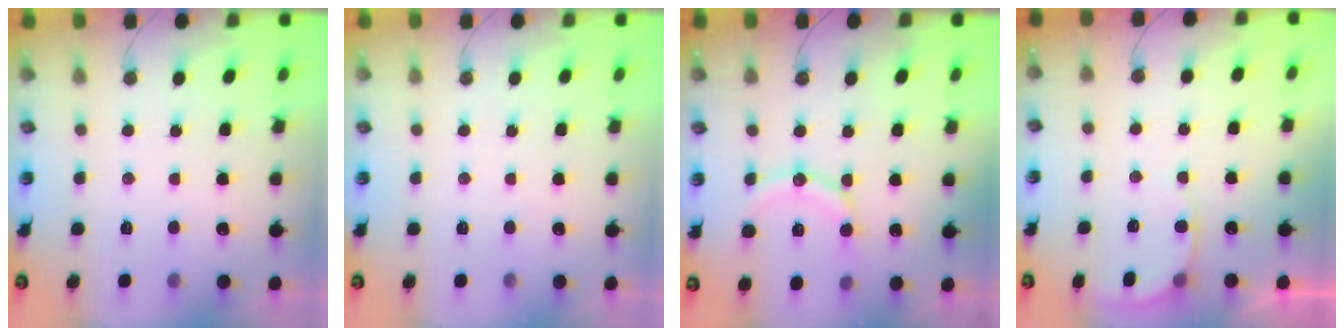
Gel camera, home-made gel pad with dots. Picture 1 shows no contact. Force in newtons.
{"total": 0.0}
{"total": 12.6, "press": 12.2, "slide": 3.1}
{"total": 5.7, "press": 5.6, "slide": 1.5}